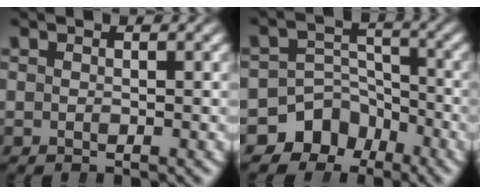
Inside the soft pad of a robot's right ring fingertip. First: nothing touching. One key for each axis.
{"total": 9.3, "fx": -4.7, "fy": 7.5, "fz": 2.8, "tx": -0.037, "ty": -0.025, "tz": -0.080}